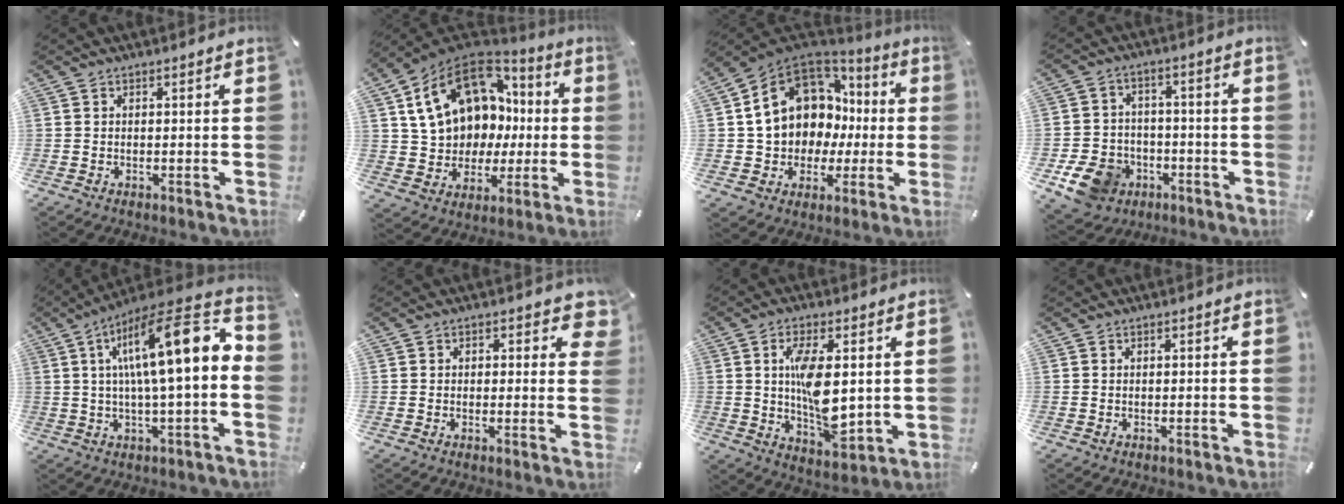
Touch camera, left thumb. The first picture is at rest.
{"total": 18.1, "force": [6.7, 14.1, 9.2], "torque": [-0.184, -0.031, 0.139]}
{"total": 14.7, "force": [3.2, 12.5, 7.1], "torque": [-0.148, -0.023, 0.070]}
{"total": 10.9, "force": [-5.0, 8.5, 4.4], "torque": [-0.094, 0.037, -0.087]}
{"total": 17.9, "force": [4.1, 4.0, 17.0], "torque": [-0.267, -0.025, 0.053]}
{"total": 2.7, "force": [1.1, 1.8, 1.6], "torque": [-0.004, -0.005, 0.012]}
{"total": 12.3, "force": [1.3, 5.8, 10.7], "torque": [-0.205, -0.016, 0.021]}
{"total": 0.0}